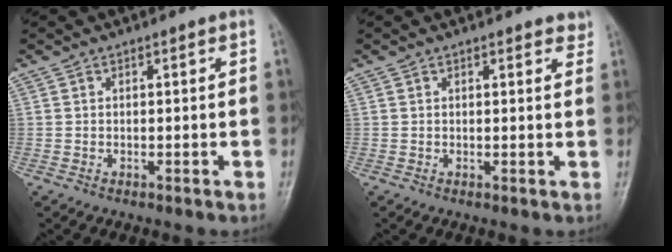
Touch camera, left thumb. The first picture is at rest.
{"total": 2.4, "force": [1.9, 0.9, 1.1], "torque": [0.005, -0.005, 0.016]}